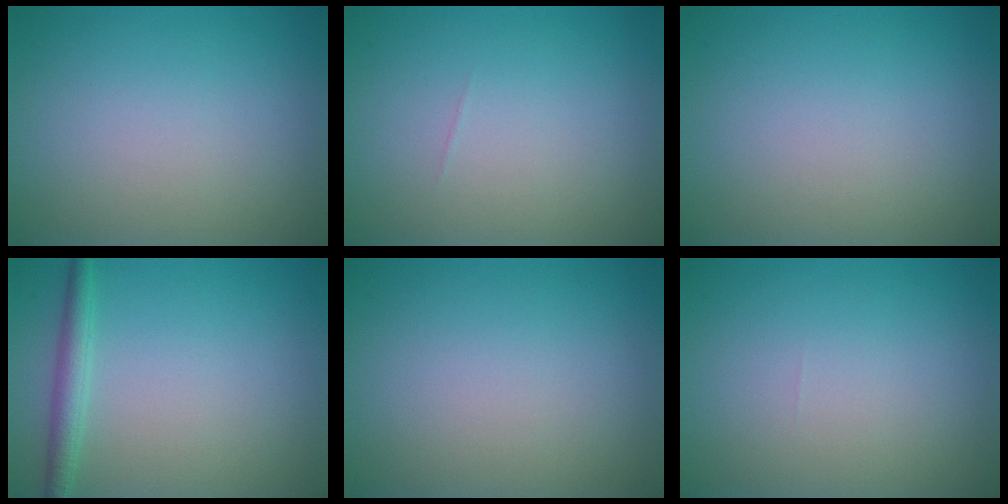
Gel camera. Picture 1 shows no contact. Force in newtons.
{"total": 0.0}
{"total": 0.0}
{"total": 2.2, "press": 2.2, "slide": 0.1}
{"total": 0.0}
{"total": 0.0}